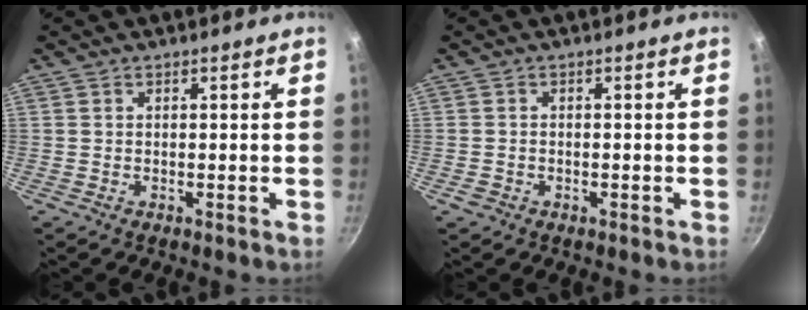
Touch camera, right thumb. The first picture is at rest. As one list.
[{"total": 1.5, "force": [-0.7, 1.1, 0.7], "torque": [-0.016, 0.004, -0.010]}]